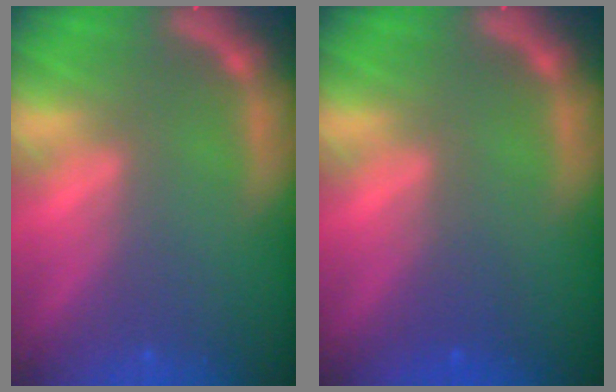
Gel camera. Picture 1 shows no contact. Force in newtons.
{"total": 1.5}